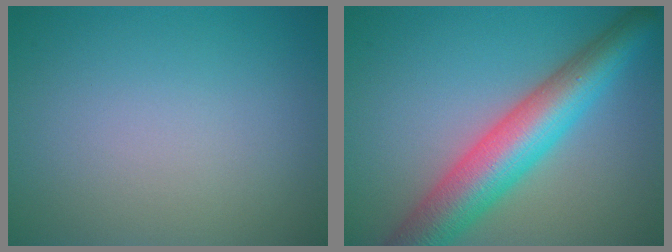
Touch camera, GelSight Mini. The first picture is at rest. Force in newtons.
{"total": 8.3, "press": 8.3, "slide": 0.1}